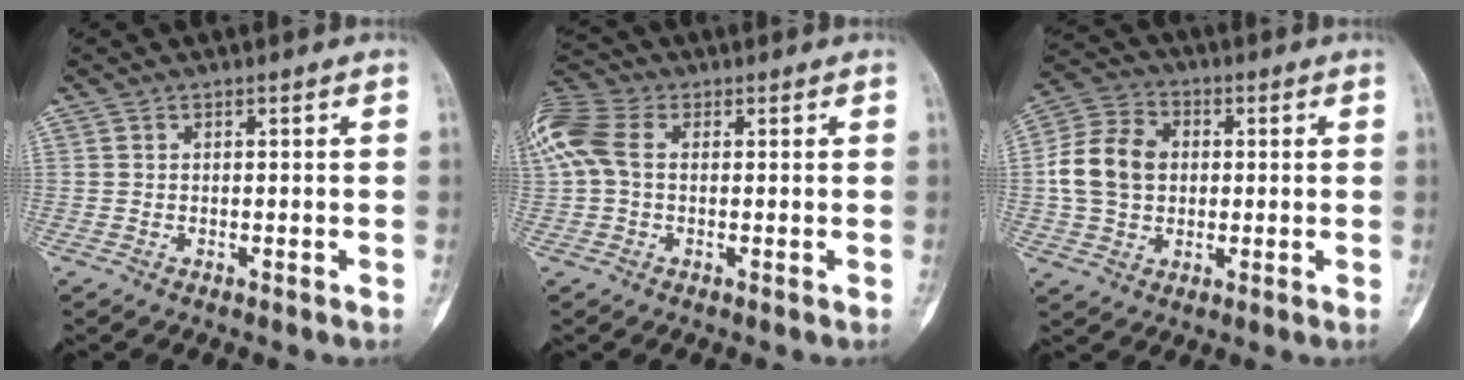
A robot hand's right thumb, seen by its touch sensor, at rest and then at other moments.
{"total": 10.7, "force": [1.6, 7.2, 7.8], "torque": [-0.195, 0.030, 0.026]}
{"total": 11.9, "force": [0.6, 9.3, 7.5], "torque": [-0.125, 0.020, 0.007]}